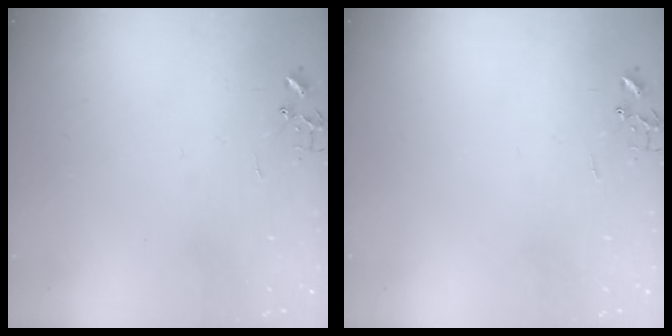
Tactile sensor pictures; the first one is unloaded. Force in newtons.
{"total": 0.0}